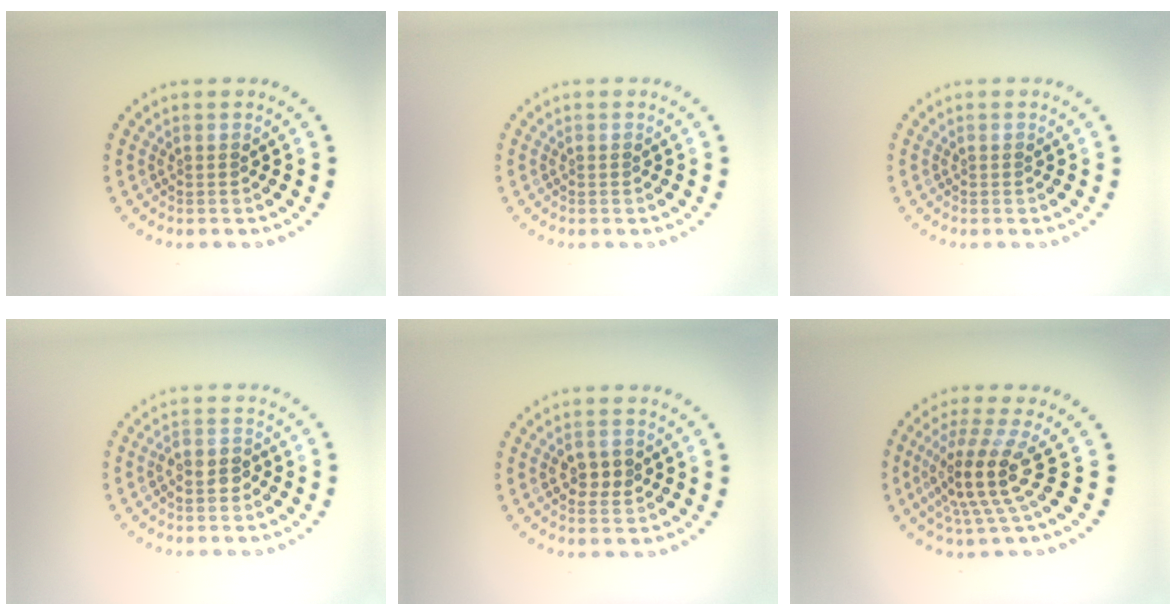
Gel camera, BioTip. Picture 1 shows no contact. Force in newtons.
{"total": 0.0}
{"total": 0.0}
{"total": 1.7, "press": 1.5, "slide": 0.8}
{"total": 2.5, "press": 2.5, "slide": 0.0}
{"total": 4.9, "press": 3.7, "slide": 3.3}